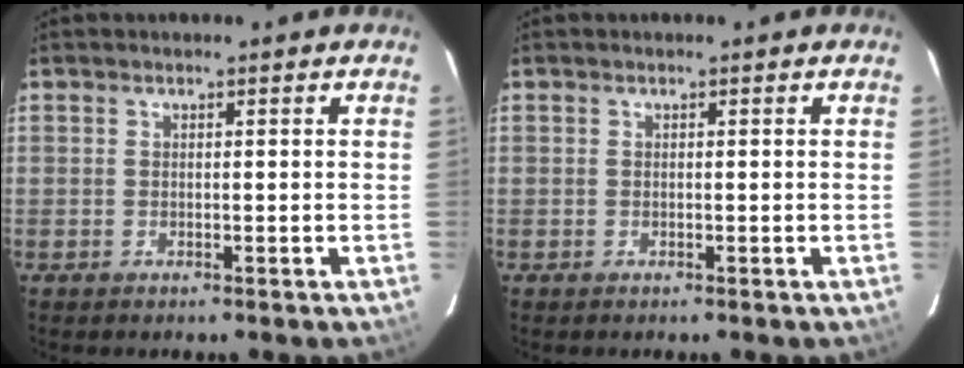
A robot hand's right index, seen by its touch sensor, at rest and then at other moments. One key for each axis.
{"total": 0.0}